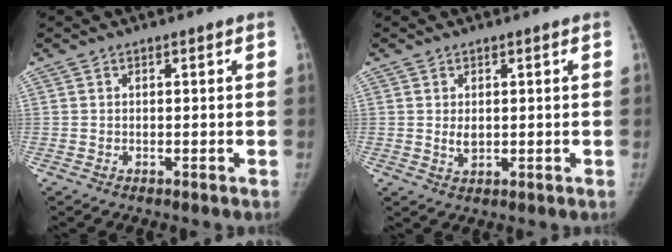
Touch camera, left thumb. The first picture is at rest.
{"total": 2.4, "force": [0.4, 1.5, 1.8], "torque": [-0.025, -0.007, 0.011]}